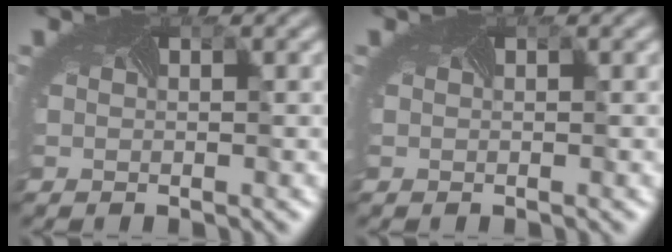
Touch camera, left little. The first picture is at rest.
{"total": 0.0}